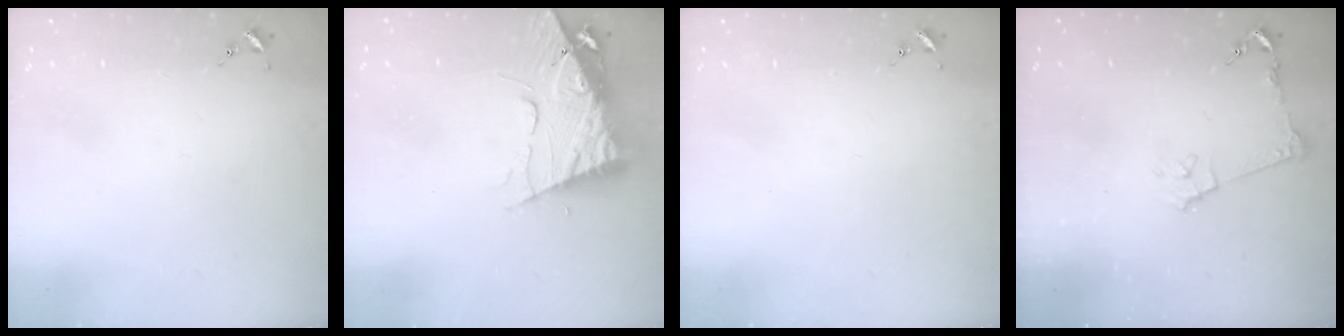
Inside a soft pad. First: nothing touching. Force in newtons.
{"total": 11.3, "press": 11.3, "slide": 1.3}
{"total": 0.0}
{"total": 8.3, "press": 8.3, "slide": 0.8}